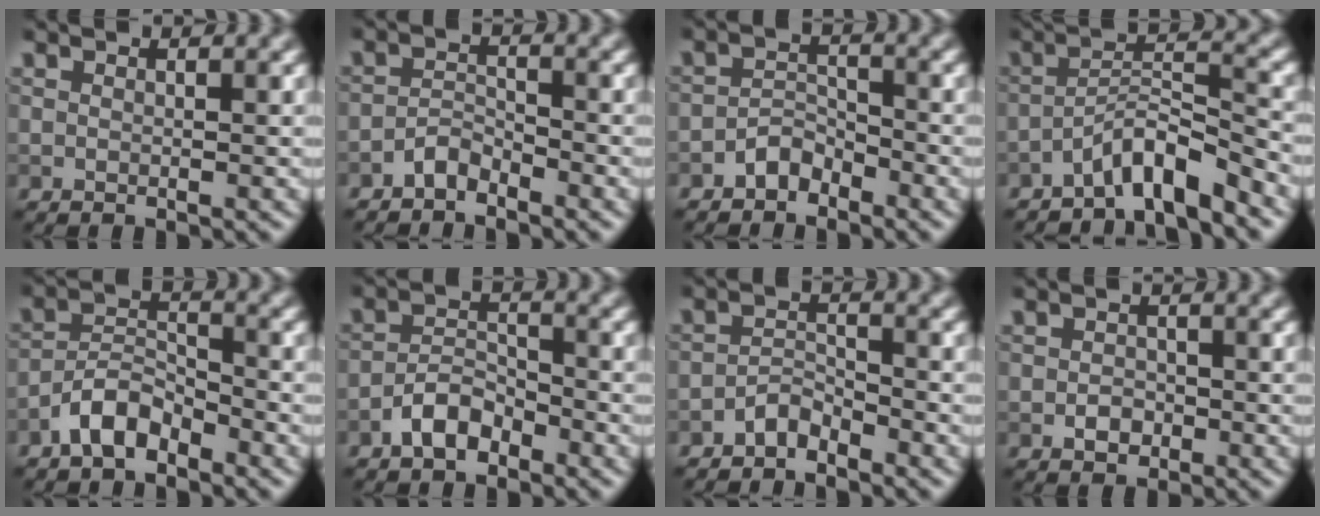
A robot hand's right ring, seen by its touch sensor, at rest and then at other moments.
{"total": 1.8, "force": [-1.6, 0.6, 0.6], "torque": [-0.010, 0.009, -0.035]}
{"total": 2.2, "force": [-1.7, 1.1, 0.8], "torque": [-0.010, 0.011, -0.035]}
{"total": 4.8, "force": [-3.7, 0.7, 3.1], "torque": [-0.048, 0.012, -0.072]}
{"total": 3.8, "force": [-2.8, 1.6, 2.0], "torque": [-0.036, 0.012, -0.060]}
{"total": 3.2, "force": [-2.2, 1.5, 1.7], "torque": [-0.028, 0.011, -0.047]}
{"total": 2.0, "force": [-1.8, 0.6, 0.7], "torque": [-0.011, 0.009, -0.037]}
{"total": 1.6, "force": [-0.7, 1.2, 0.9], "torque": [-0.012, 0.001, -0.014]}